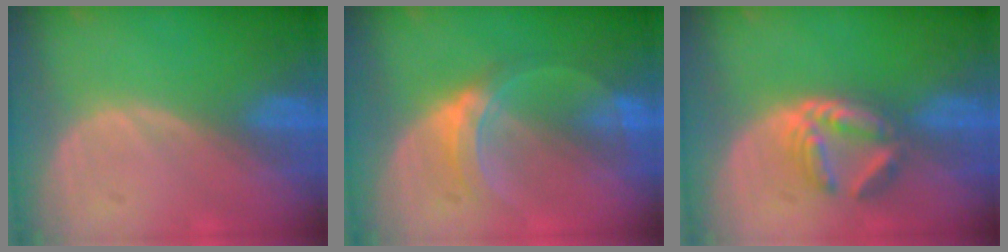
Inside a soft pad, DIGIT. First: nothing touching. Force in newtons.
{"total": 5.2, "press": 5.0, "slide": 1.4}
{"total": 6.0, "press": 5.2, "slide": 3.1}